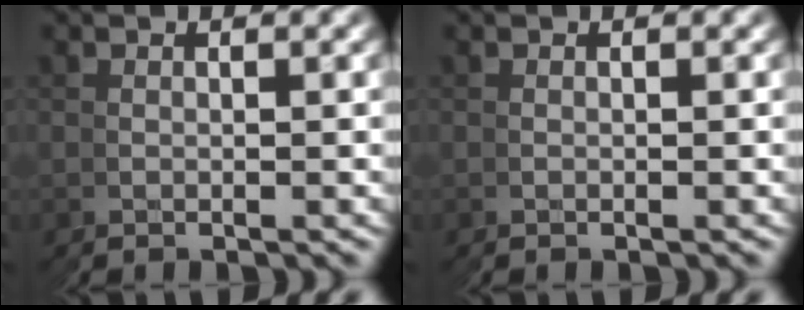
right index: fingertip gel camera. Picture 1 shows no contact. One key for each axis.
{"total": 0.0}